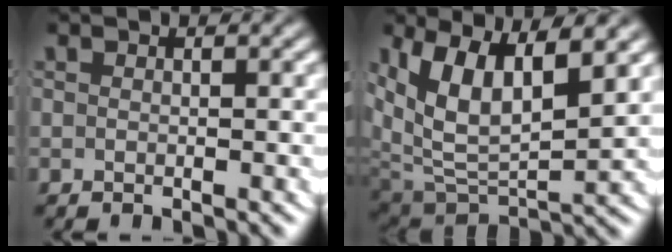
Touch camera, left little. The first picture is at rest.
{"total": 9.1, "force": [2.0, 6.2, 6.3], "torque": [-0.143, -0.016, 0.042]}